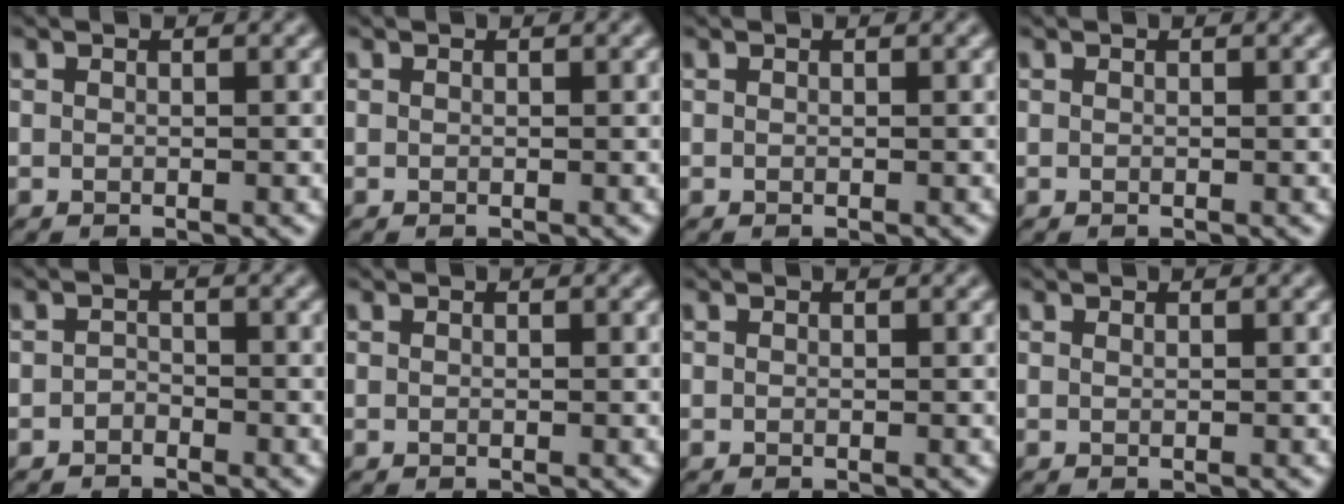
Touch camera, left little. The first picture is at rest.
{"total": 0.0}
{"total": 0.0}
{"total": 0.0}
{"total": 1.1, "force": [-1.0, 0.5, 0.0], "torque": [0.003, 0.004, -0.021]}
{"total": 0.0}
{"total": 0.0}
{"total": 0.0}